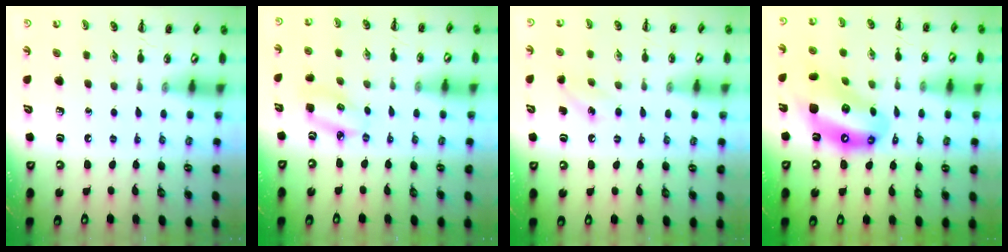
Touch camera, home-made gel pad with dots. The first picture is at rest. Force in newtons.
{"total": 4.8, "press": 4.7, "slide": 1.1}
{"total": 4.6, "press": 4.4, "slide": 1.4}
{"total": 14.1, "press": 13.6, "slide": 3.9}